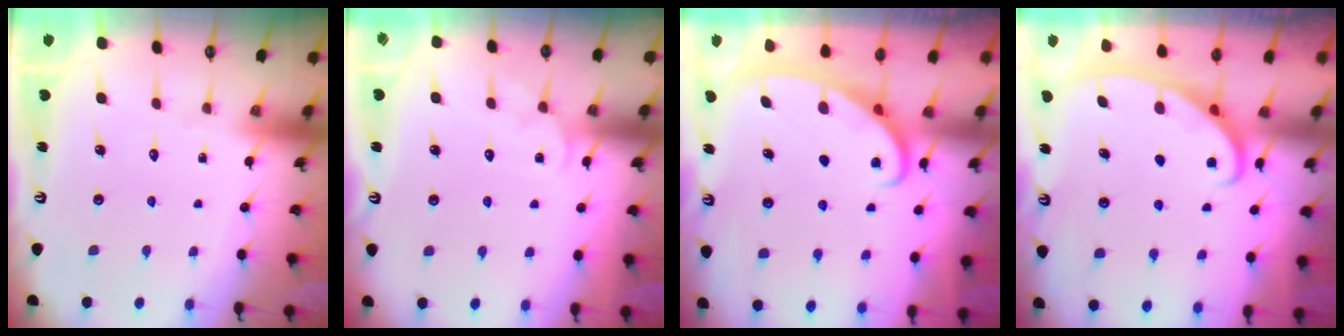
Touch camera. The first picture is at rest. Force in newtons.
{"total": 4.2, "press": 4.2, "slide": 0.4}
{"total": 2.6, "press": 2.5, "slide": 0.4}
{"total": 2.8, "press": 2.8, "slide": 0.4}